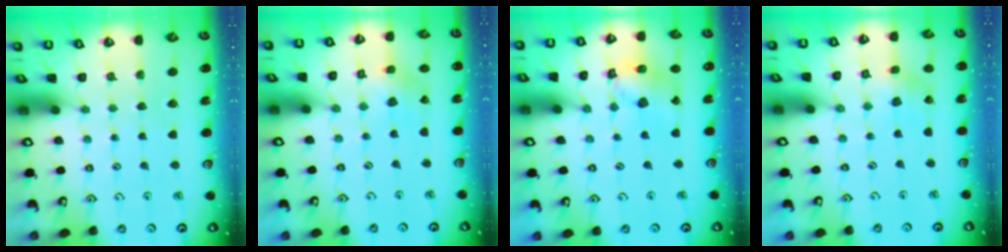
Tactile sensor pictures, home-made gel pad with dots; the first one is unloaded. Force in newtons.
{"total": 1.6, "press": 1.6, "slide": 0.0}
{"total": 12.3, "press": 12.2, "slide": 1.5}
{"total": 1.4, "press": 1.4, "slide": 0.3}